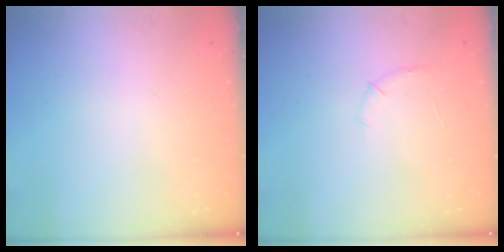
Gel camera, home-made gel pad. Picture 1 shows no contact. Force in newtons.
{"total": 5.5, "press": 5.3, "slide": 1.5}